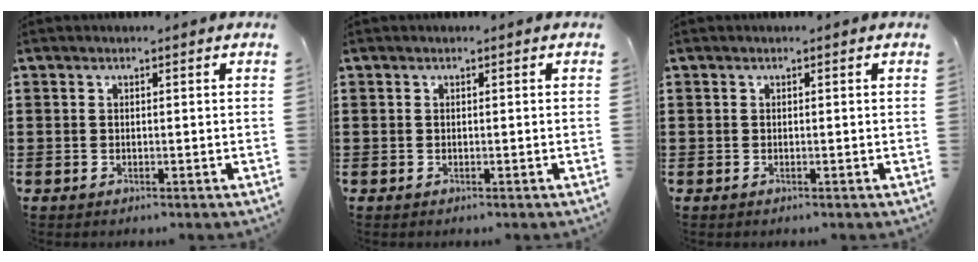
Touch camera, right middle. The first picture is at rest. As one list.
[{"total": 0.0}, {"total": 0.0}]